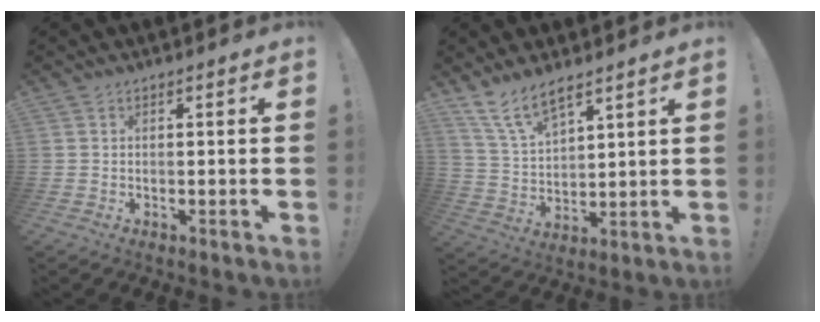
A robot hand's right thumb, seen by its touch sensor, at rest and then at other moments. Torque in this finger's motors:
{"motor_torque": [0.67, 0.84, 0.80, 0.61, 0.24]}